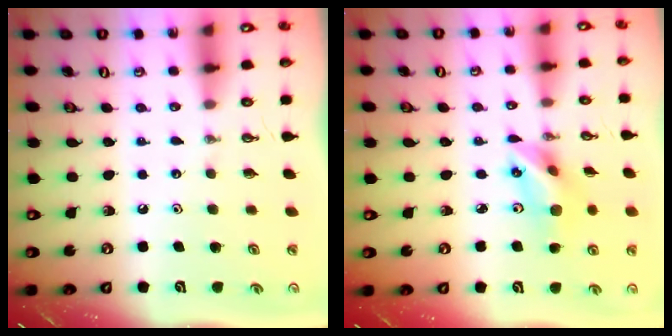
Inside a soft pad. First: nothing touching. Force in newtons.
{"total": 10.5, "press": 10.2, "slide": 2.8}